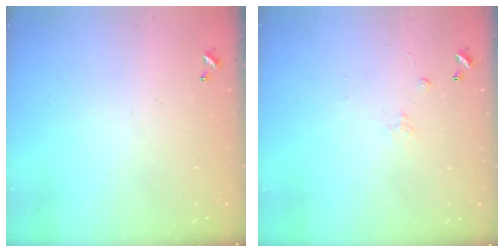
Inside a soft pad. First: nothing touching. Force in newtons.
{"total": 1.5, "press": 1.3, "slide": 0.6}